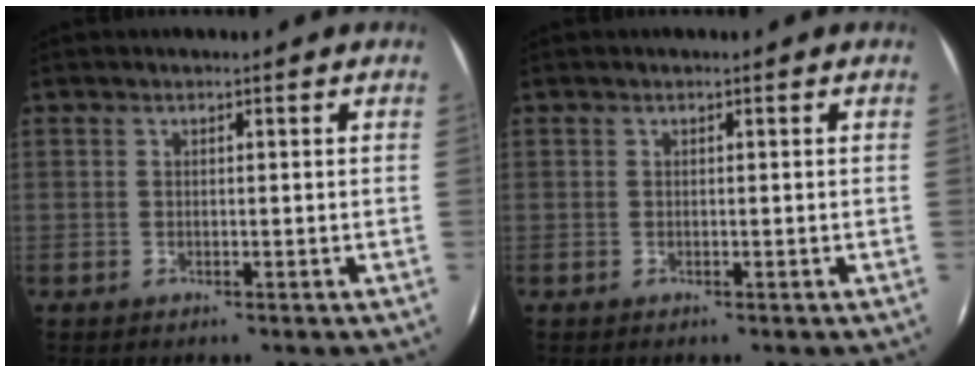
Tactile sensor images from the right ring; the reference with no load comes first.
{"total": 0.0}